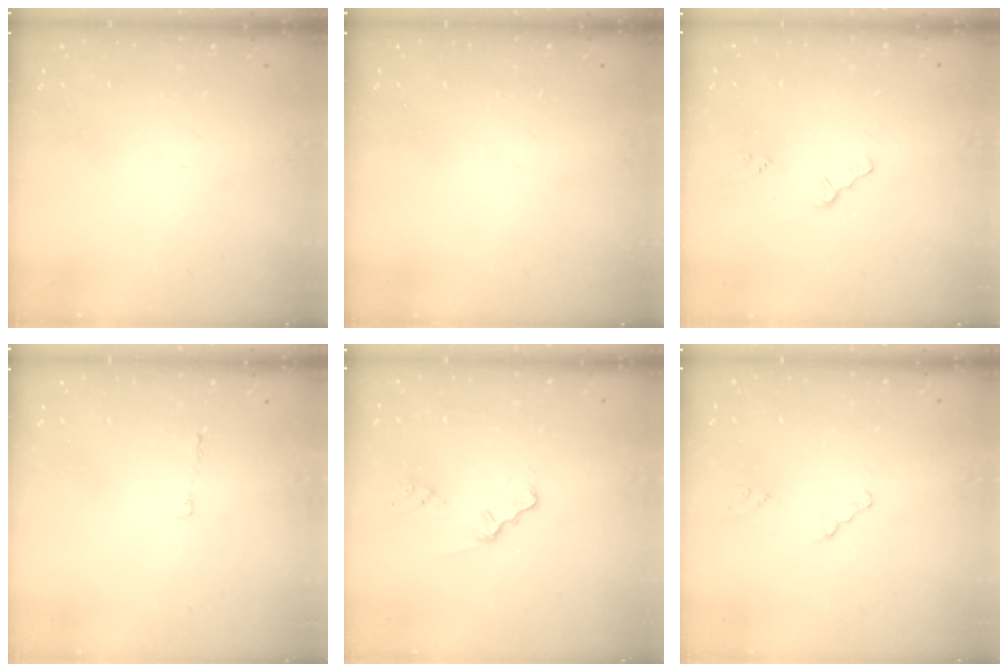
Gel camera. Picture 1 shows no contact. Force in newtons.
{"total": 0.0}
{"total": 0.5, "press": 0.5, "slide": 0.1}
{"total": 2.5, "press": 2.4, "slide": 0.4}
{"total": 0.9, "press": 0.8, "slide": 0.2}
{"total": 1.3, "press": 1.3, "slide": 0.4}